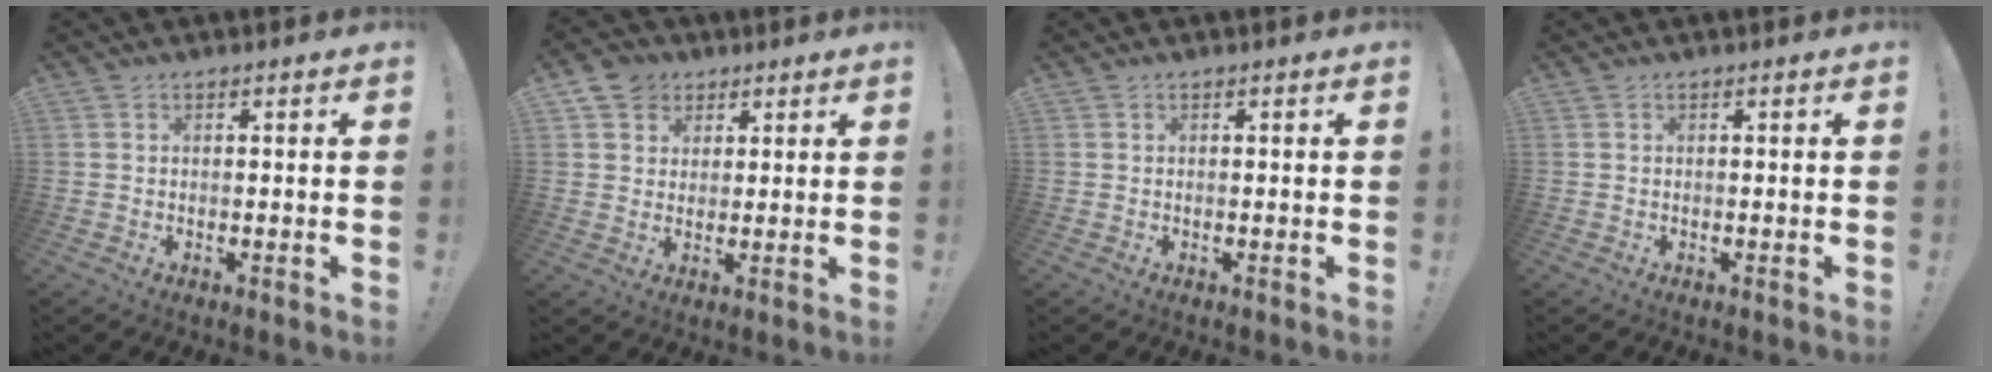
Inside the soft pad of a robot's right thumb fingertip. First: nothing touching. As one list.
[{"total": 6.3, "force": [3.5, 5.0, 1.5], "torque": [-0.018, -0.017, 0.067]}, {"total": 0.0}, {"total": 0.0}]